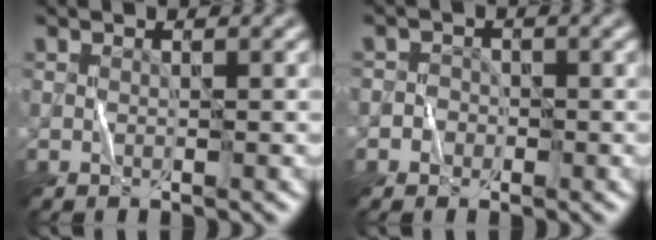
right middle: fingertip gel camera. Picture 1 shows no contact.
{"total": 1.5, "force": [-0.5, 1.4, 0.2], "torque": [0.014, 0.005, -0.016]}